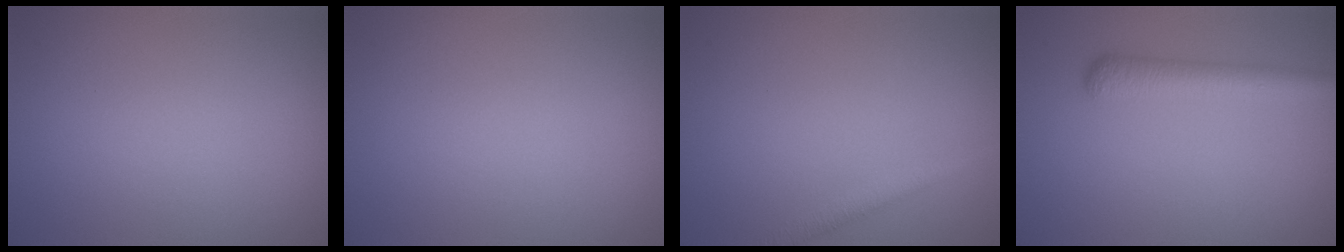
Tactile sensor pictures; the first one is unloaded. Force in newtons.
{"total": 0.0}
{"total": 1.6, "press": 1.6, "slide": 0.1}
{"total": 3.2, "press": 3.2, "slide": 0.1}